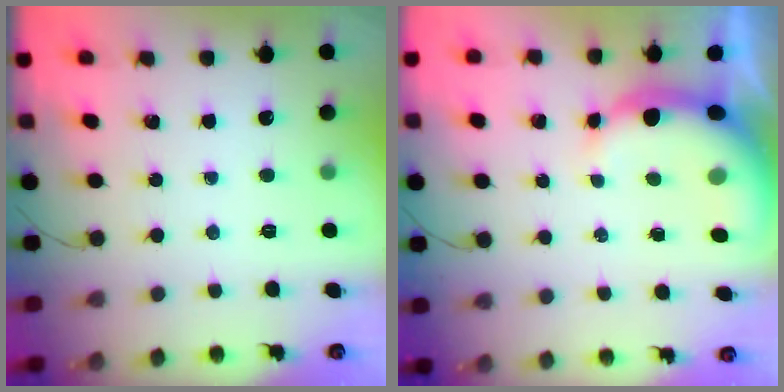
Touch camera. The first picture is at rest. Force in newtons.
{"total": 8.3, "press": 8.1, "slide": 1.7}